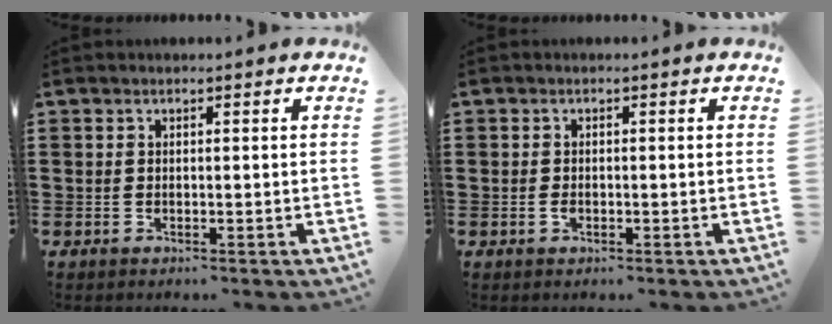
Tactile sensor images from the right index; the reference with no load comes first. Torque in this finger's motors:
{"motor_torque": [1.07, 1.06, 0.14, 0.02]}